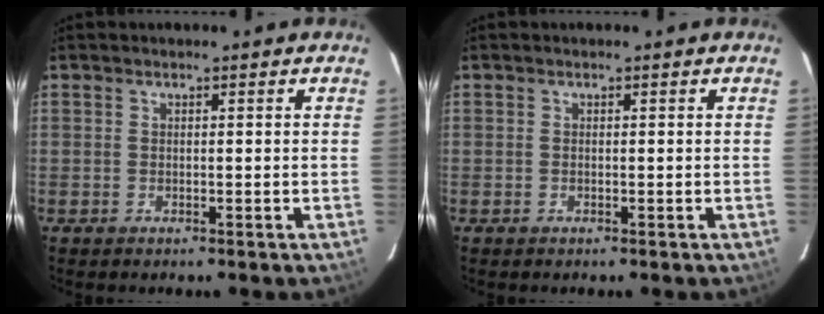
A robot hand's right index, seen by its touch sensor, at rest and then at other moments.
{"total": 0.0}